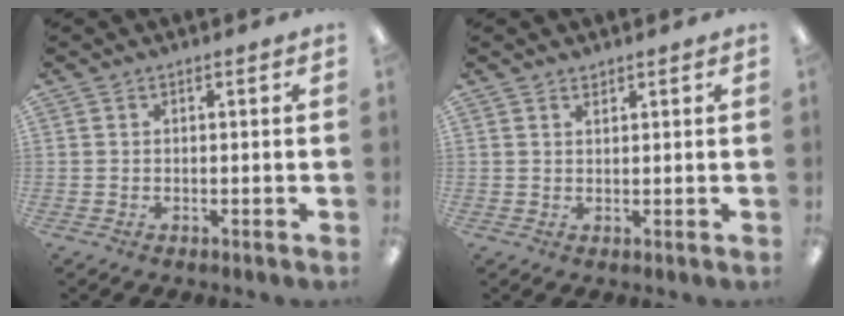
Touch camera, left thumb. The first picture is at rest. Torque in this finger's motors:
{"motor_torque": [-0.18, -0.05, -0.38, 0.16, -0.08]}